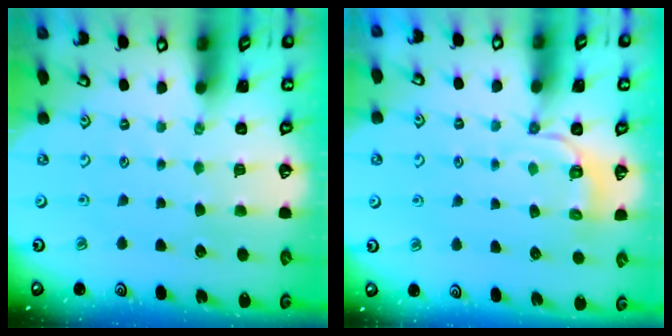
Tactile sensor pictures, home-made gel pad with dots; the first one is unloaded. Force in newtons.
{"total": 4.2, "press": 3.9, "slide": 1.6}